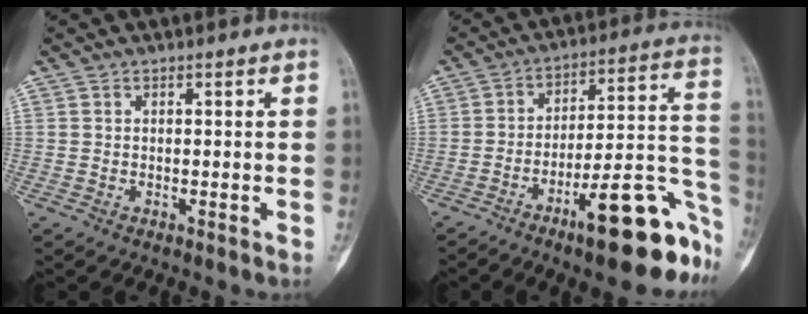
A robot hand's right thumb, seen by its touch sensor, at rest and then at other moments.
{"total": 20.3, "force": [-11.0, 5.4, 16.2], "torque": [-0.167, 0.087, -0.161]}